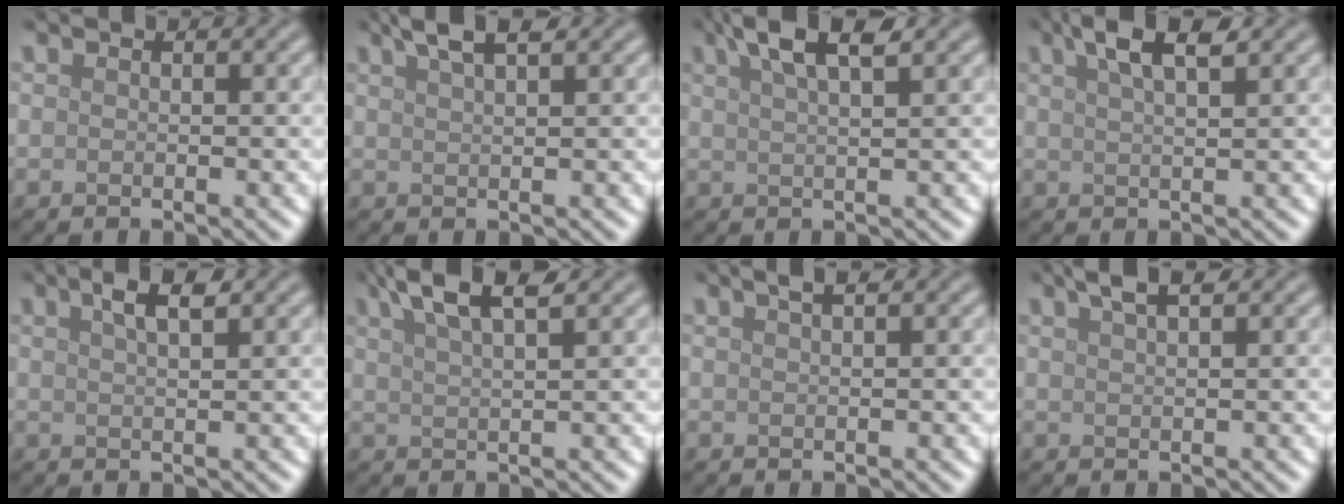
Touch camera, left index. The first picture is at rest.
{"total": 3.2, "force": [2.3, 0.6, 2.1], "torque": [-0.024, 0.011, 0.038]}
{"total": 5.0, "force": [3.3, 1.2, 3.6], "torque": [-0.048, 0.017, 0.050]}
{"total": 4.4, "force": [2.8, 1.1, 3.2], "torque": [-0.043, 0.015, 0.041]}
{"total": 3.0, "force": [1.9, 0.8, 2.2], "torque": [-0.027, 0.009, 0.027]}
{"total": 5.0, "force": [3.4, 1.1, 3.5], "torque": [-0.047, 0.018, 0.055]}
{"total": 1.6, "force": [1.0, 0.4, 1.2], "torque": [-0.012, 0.003, 0.011]}
{"total": 2.5, "force": [1.8, 0.5, 1.7], "torque": [-0.017, 0.008, 0.027]}